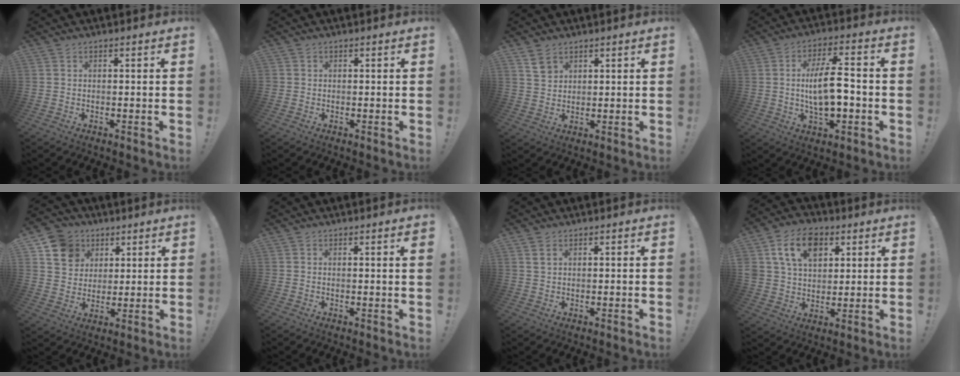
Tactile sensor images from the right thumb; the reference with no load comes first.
{"total": 0.7, "force": [0.1, 0.7, 0.1], "torque": [-0.001, 0.002, 0.001]}
{"total": 6.0, "force": [2.3, 4.7, 3.0], "torque": [-0.043, 0.002, 0.047]}
{"total": 12.4, "force": [-1.0, 5.0, 11.3], "torque": [-0.203, -0.001, -0.028]}
{"total": 11.2, "force": [5.5, 9.3, 2.7], "torque": [-0.035, -0.031, 0.110]}
{"total": 1.0, "force": [0.7, -0.4, 0.6], "torque": [0.002, -0.007, 0.009]}
{"total": 2.1, "force": [1.1, 1.4, 1.2], "torque": [-0.012, -0.003, 0.019]}
{"total": 14.6, "force": [6.1, 10.4, 8.2], "torque": [-0.122, -0.014, 0.118]}